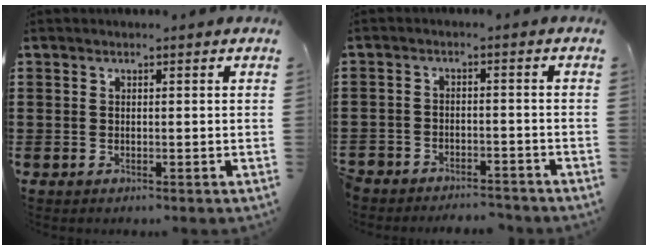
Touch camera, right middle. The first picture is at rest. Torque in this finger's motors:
{"motor_torque": [0.64, 0.15, 0.10, 0.12]}